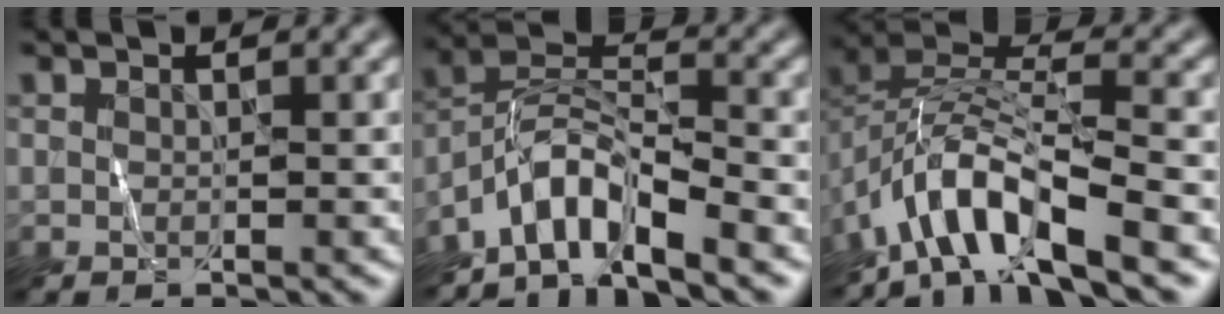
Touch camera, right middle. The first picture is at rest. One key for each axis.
{"total": 5.9, "fx": -5.0, "fy": 0.9, "fz": 3.0, "tx": -0.053, "ty": 0.010, "tz": -0.101}
{"total": 8.6, "fx": -5.9, "fy": 2.3, "fz": 5.9, "tx": -0.104, "ty": 0.008, "tz": -0.121}